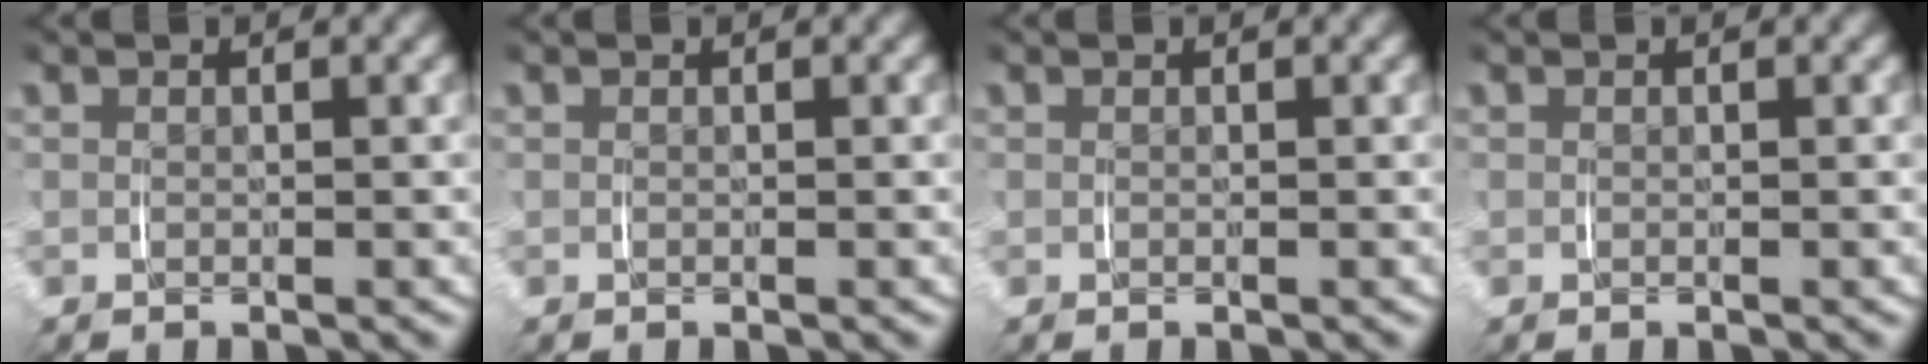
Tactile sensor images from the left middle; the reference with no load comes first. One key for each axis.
{"total": 0.0}
{"total": 0.0}
{"total": 0.0}